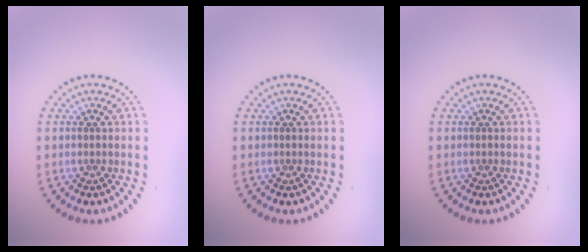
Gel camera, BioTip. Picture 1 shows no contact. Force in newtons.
{"total": 0.0}
{"total": 0.0}